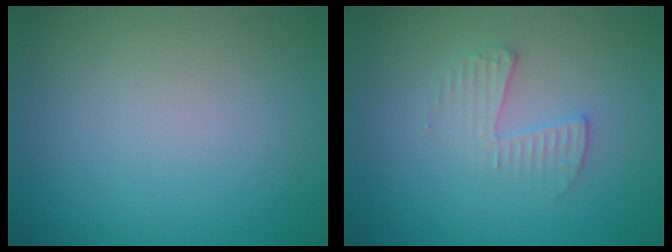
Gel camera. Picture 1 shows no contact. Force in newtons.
{"total": 2.1, "press": 2.0, "slide": 0.1}